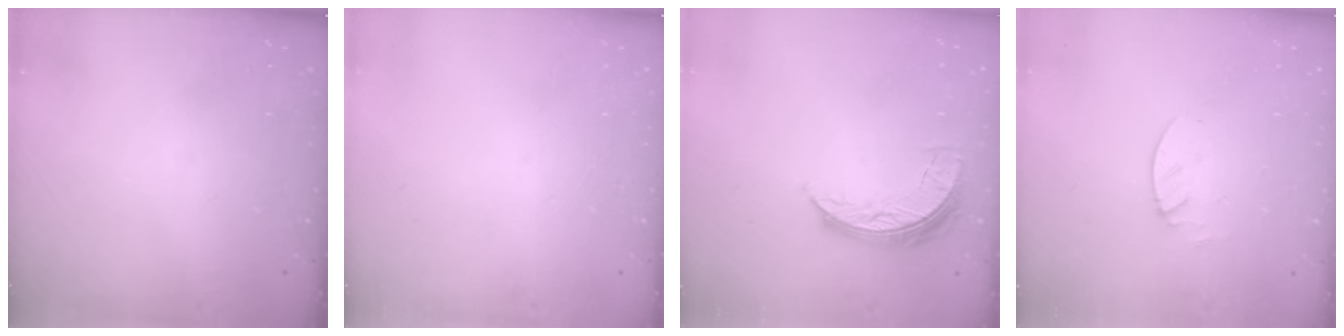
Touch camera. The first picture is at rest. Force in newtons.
{"total": 0.0}
{"total": 7.2, "press": 7.2, "slide": 0.3}
{"total": 2.1, "press": 2.1, "slide": 0.2}